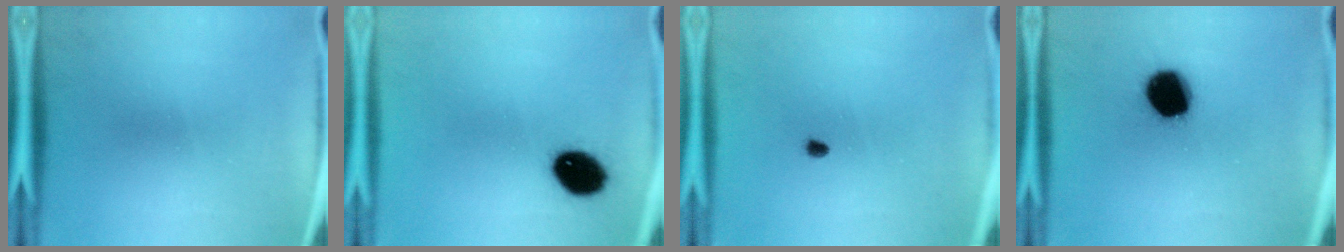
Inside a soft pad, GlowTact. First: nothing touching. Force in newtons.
{"total": 10.6}
{"total": 1.3}
{"total": 15.2}